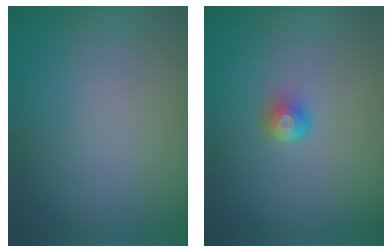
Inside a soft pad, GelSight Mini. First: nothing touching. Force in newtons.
{"total": 2.0, "press": 1.3, "slide": 1.6}